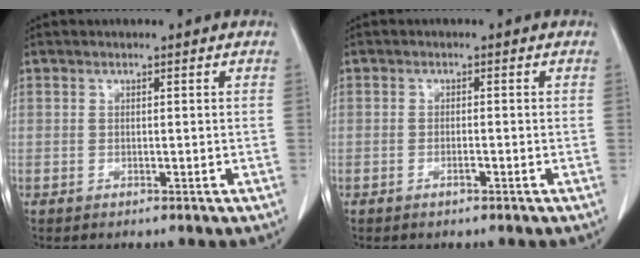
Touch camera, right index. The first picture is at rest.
{"total": 1.1, "force": [-0.7, 0.2, 0.9], "torque": [-0.017, 0.000, -0.011]}